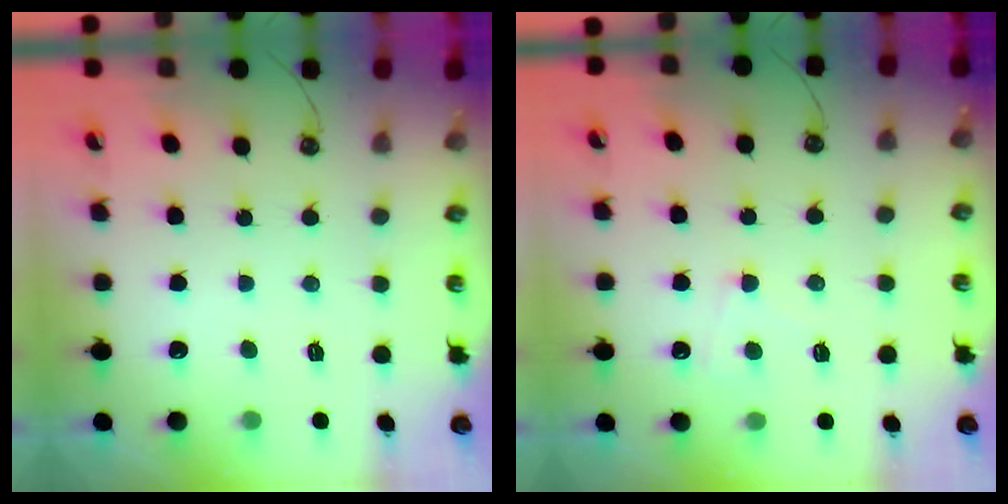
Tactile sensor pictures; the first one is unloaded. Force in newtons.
{"total": 1.3, "press": 1.1, "slide": 0.6}